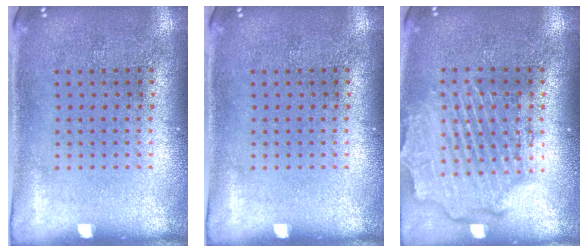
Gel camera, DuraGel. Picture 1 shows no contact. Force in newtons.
{"total": 0.0}
{"total": 2.5, "press": 2.2, "slide": 1.1}